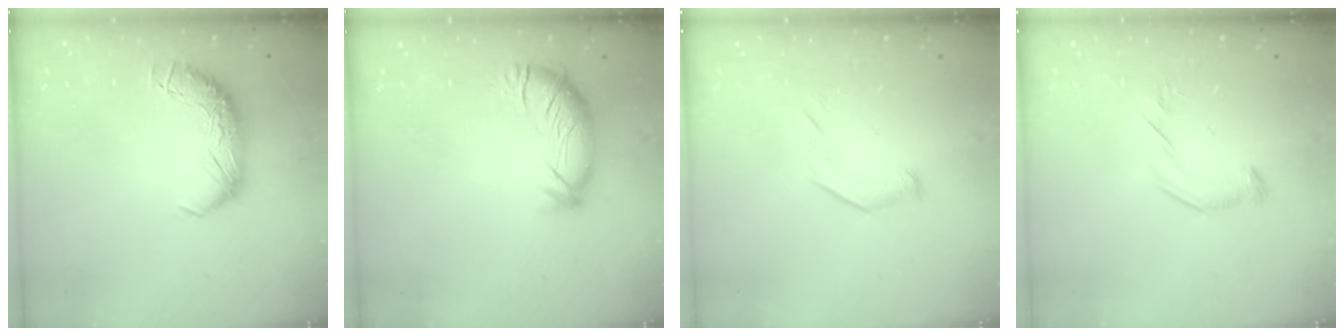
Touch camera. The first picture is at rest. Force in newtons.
{"total": 2.9, "press": 1.9, "slide": 2.2}
{"total": 6.2, "press": 6.1, "slide": 1.1}
{"total": 5.9, "press": 5.8, "slide": 1.3}